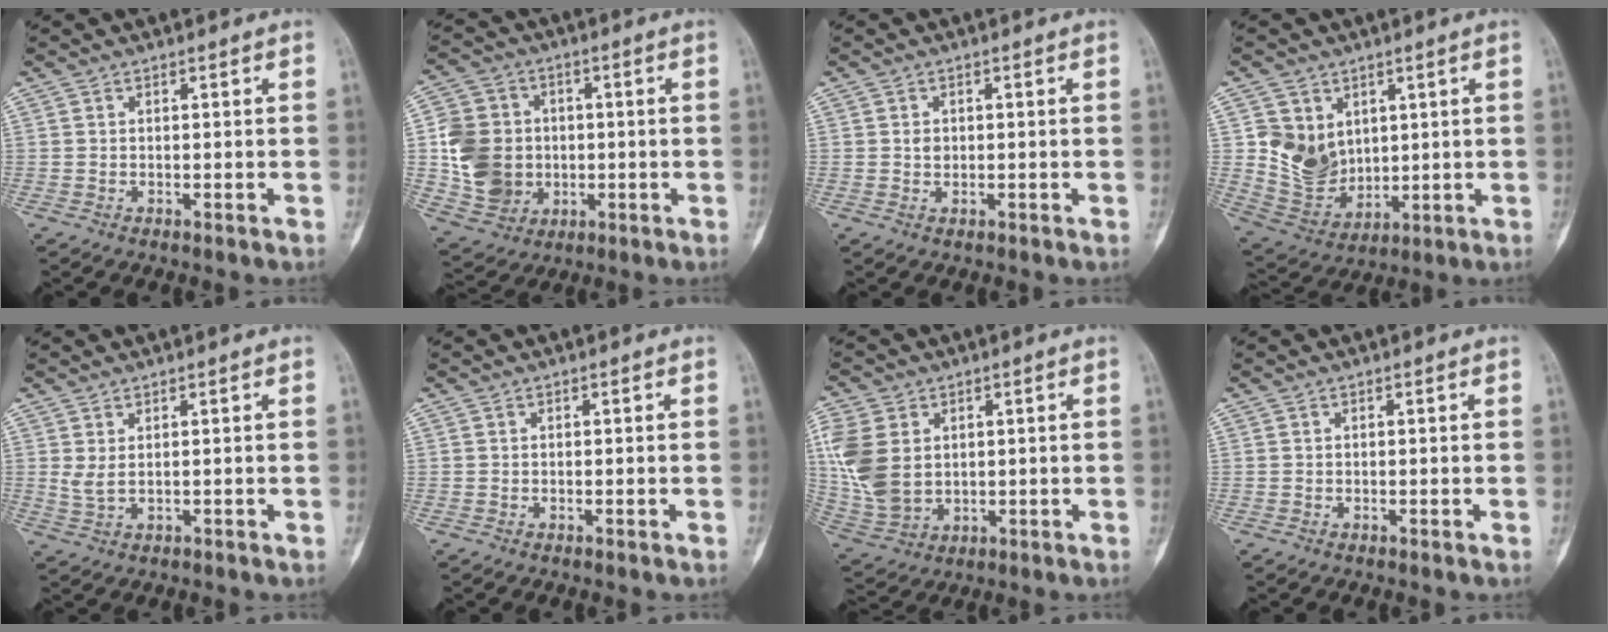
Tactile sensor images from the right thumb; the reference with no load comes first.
{"total": 13.6, "force": [-0.5, 11.7, 6.9], "torque": [-0.111, 0.007, 0.000]}
{"total": 1.4, "force": [0.0, 1.1, 0.9], "torque": [-0.011, 0.002, 0.000]}
{"total": 10.2, "force": [3.0, 8.4, 5.0], "torque": [-0.056, -0.029, 0.080]}
{"total": 2.4, "force": [0.6, 0.8, 2.2], "torque": [-0.053, 0.000, 0.019]}
{"total": 0.0}
{"total": 12.9, "force": [2.5, 9.3, 8.6], "torque": [-0.186, -0.009, 0.064]}
{"total": 0.0}